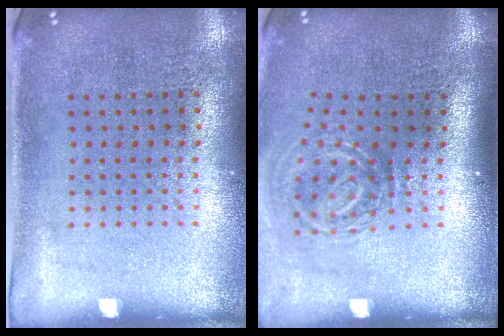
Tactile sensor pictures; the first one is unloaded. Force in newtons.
{"total": 2.1, "press": 1.3, "slide": 1.6}